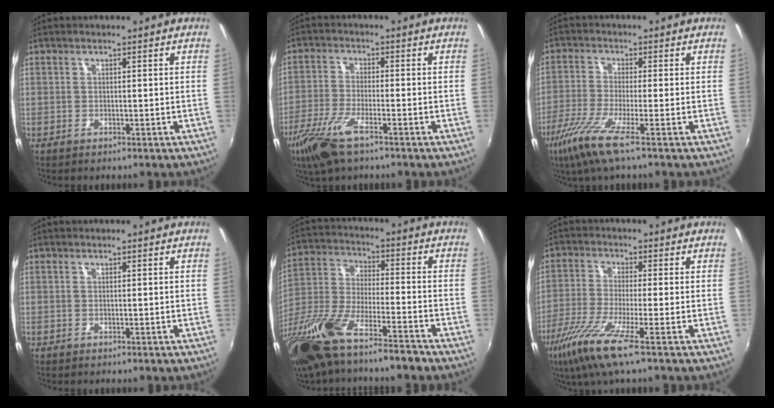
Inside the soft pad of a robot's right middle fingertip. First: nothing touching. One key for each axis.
{"total": 9.0, "fx": -5.7, "fy": 2.3, "fz": 6.6, "tx": -0.155, "ty": -0.019, "tz": -0.115}
{"total": 7.9, "fx": -4.8, "fy": -0.1, "fz": 6.3, "tx": -0.151, "ty": -0.021, "tz": -0.096}
{"total": 0.0}
{"total": 19.5, "fx": -14.2, "fy": 3.7, "fz": 12.9, "tx": -0.276, "ty": -0.047, "tz": -0.266}
{"total": 9.8, "fx": -5.7, "fy": 0.2, "fz": 7.9, "tx": -0.183, "ty": -0.027, "tz": -0.113}